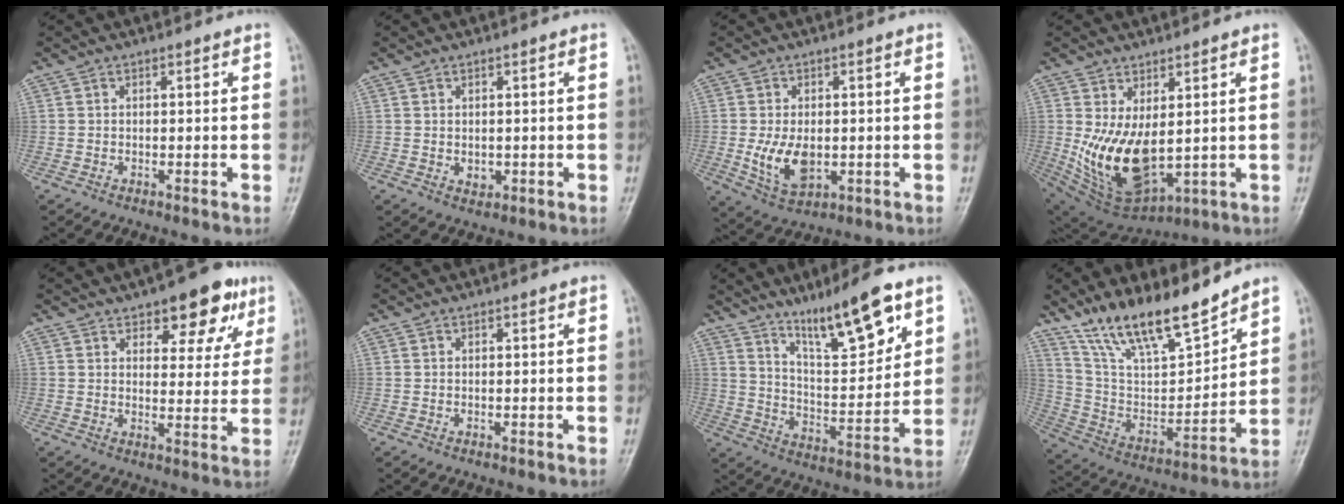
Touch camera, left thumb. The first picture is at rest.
{"total": 1.8, "force": [0.0, 1.4, 1.2], "torque": [-0.013, -0.002, 0.005]}
{"total": 7.9, "force": [-0.9, 4.8, 6.1], "torque": [-0.105, -0.012, -0.005]}
{"total": 13.5, "force": [1.0, 7.2, 11.4], "torque": [-0.196, -0.028, 0.047]}
{"total": 10.9, "force": [6.4, 5.2, 7.1], "torque": [-0.049, -0.026, 0.082]}
{"total": 0.0}
{"total": 14.6, "force": [9.6, 3.3, 10.4], "torque": [-0.149, -0.061, 0.171]}
{"total": 17.1, "force": [13.9, 4.3, 9.0], "torque": [-0.133, -0.071, 0.264]}